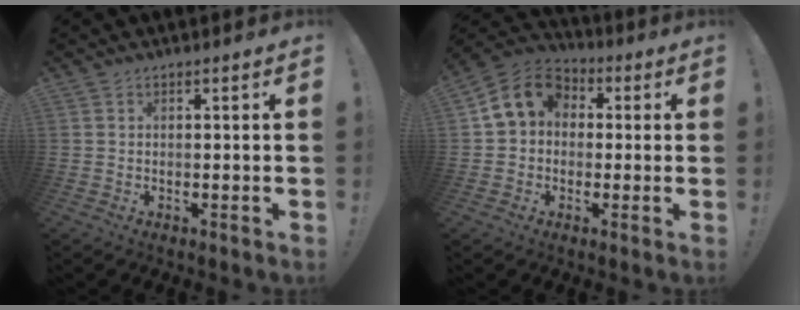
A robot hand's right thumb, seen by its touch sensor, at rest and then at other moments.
{"total": 11.5, "force": [2.3, 9.4, 6.3], "torque": [-0.102, 0.008, 0.050]}